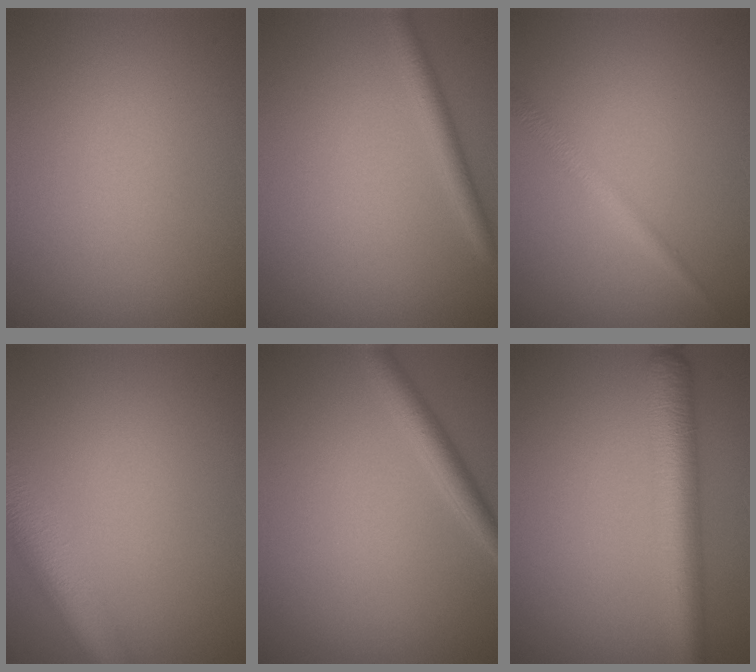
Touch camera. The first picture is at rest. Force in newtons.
{"total": 2.1, "press": 2.0, "slide": 0.2}
{"total": 1.8, "press": 1.8, "slide": 0.0}
{"total": 5.3, "press": 5.3, "slide": 0.4}
{"total": 2.4, "press": 2.4, "slide": 0.1}
{"total": 5.7, "press": 5.7, "slide": 0.2}